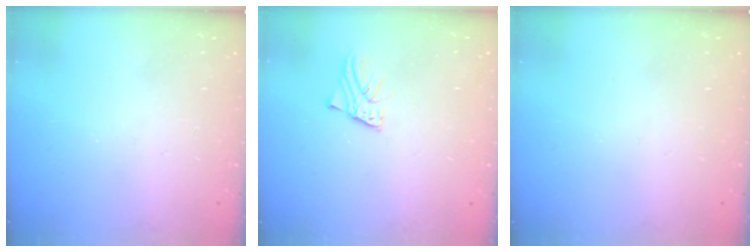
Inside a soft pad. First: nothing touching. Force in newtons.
{"total": 1.9, "press": 1.9, "slide": 0.1}
{"total": 0.0}